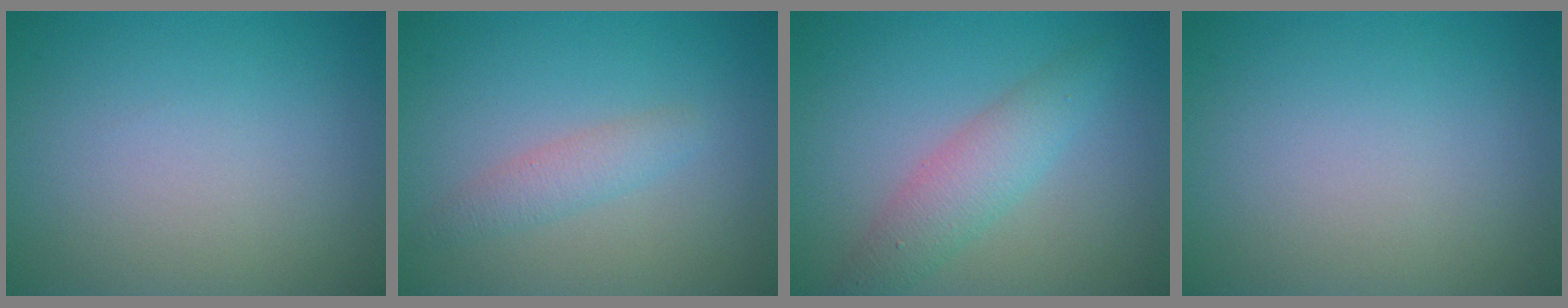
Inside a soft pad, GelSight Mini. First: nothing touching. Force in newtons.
{"total": 1.9, "press": 1.9, "slide": 0.1}
{"total": 3.5, "press": 3.5, "slide": 0.1}
{"total": 0.0}